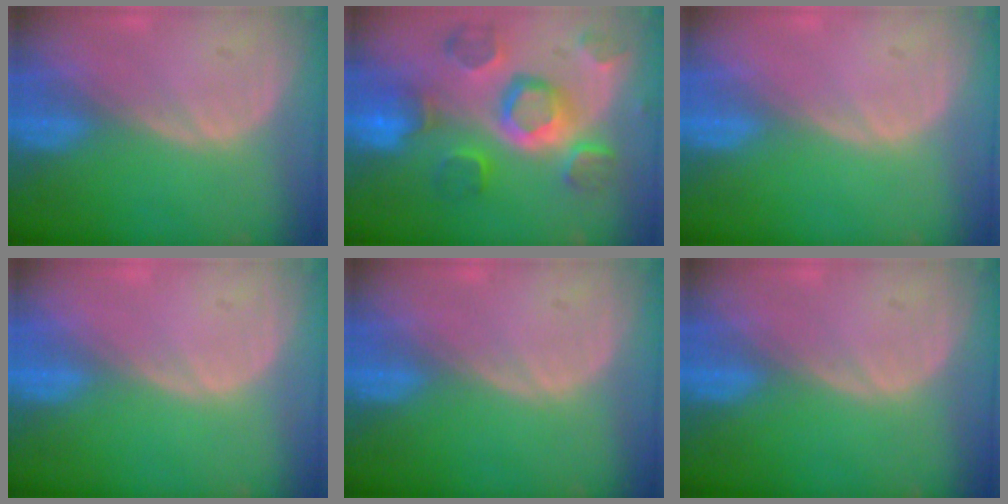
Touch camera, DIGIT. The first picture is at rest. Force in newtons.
{"total": 11.7, "press": 10.2, "slide": 5.7}
{"total": 0.0}
{"total": 0.0}
{"total": 0.0}
{"total": 0.0}